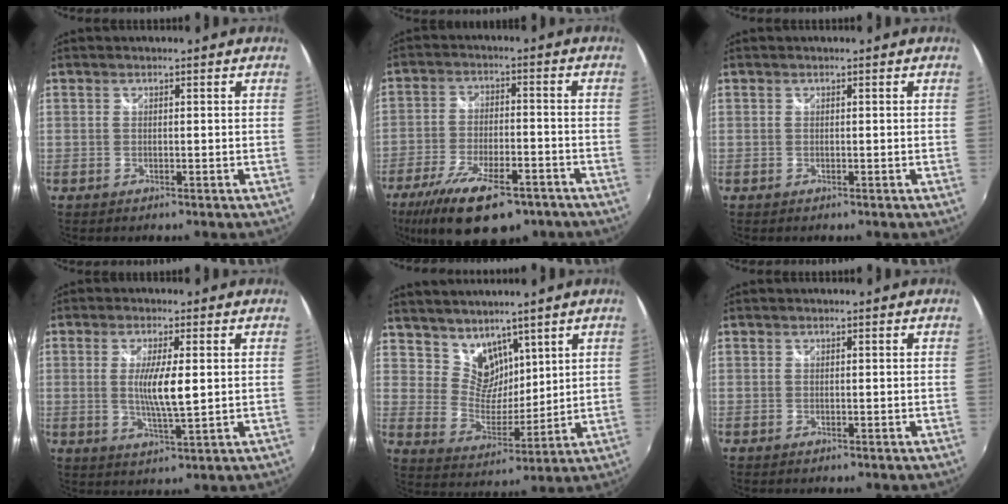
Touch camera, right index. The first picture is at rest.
{"total": 17.5, "force": [-11.8, 6.6, 11.2], "torque": [-0.227, -0.037, -0.187]}
{"total": 0.0}
{"total": 6.5, "force": [0.5, 0.9, 6.5], "torque": [-0.118, -0.010, 0.008]}
{"total": 8.8, "force": [6.6, 5.3, 2.3], "torque": [-0.032, 0.003, 0.133]}
{"total": 0.0}